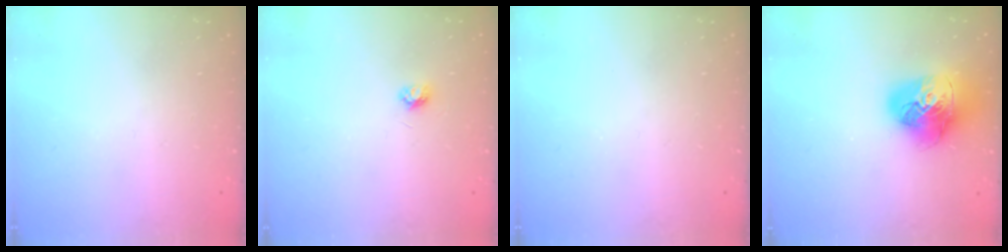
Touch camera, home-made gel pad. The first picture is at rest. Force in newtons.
{"total": 3.5, "press": 3.4, "slide": 0.3}
{"total": 0.0}
{"total": 18.2, "press": 18.0, "slide": 2.2}